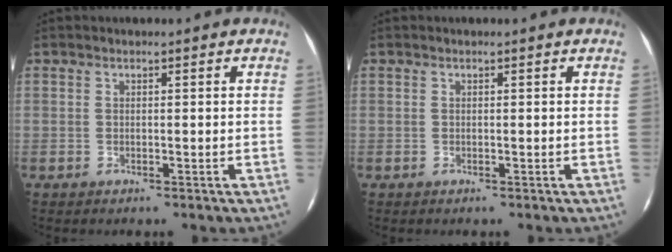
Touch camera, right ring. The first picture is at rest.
{"total": 0.0}